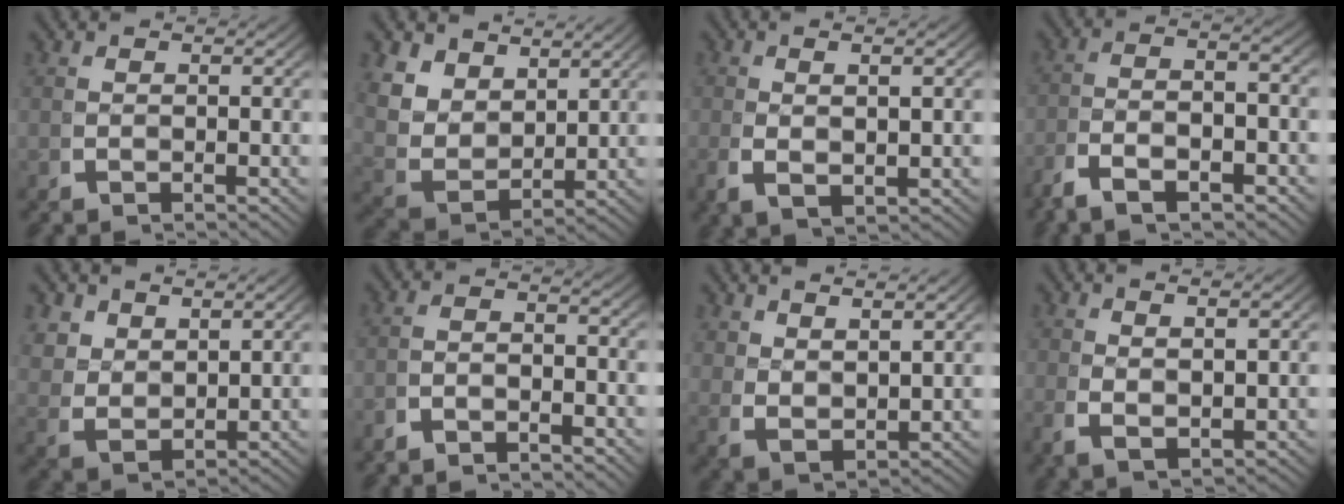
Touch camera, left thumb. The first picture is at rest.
{"total": 7.7, "force": [1.8, 5.6, 4.9], "torque": [-0.131, -0.028, 0.046]}
{"total": 3.1, "force": [0.3, 1.1, 2.9], "torque": [-0.062, -0.004, 0.015]}
{"total": 4.9, "force": [-1.8, 2.0, 4.1], "torque": [-0.082, -0.001, -0.034]}
{"total": 4.2, "force": [1.7, 2.9, 2.4], "torque": [-0.072, -0.023, 0.053]}
{"total": 2.3, "force": [-2.0, 0.7, 0.7], "torque": [-0.008, -0.004, -0.043]}
{"total": 4.0, "force": [2.3, 2.0, 2.5], "torque": [-0.059, -0.018, 0.061]}
{"total": 2.8, "force": [0.8, 0.9, 2.5], "torque": [-0.055, -0.007, 0.027]}